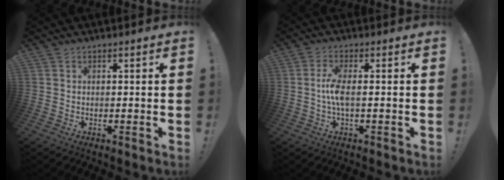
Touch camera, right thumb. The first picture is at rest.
{"total": 5.8, "force": [-0.4, 1.7, 5.6], "torque": [-0.109, -0.004, -0.012]}